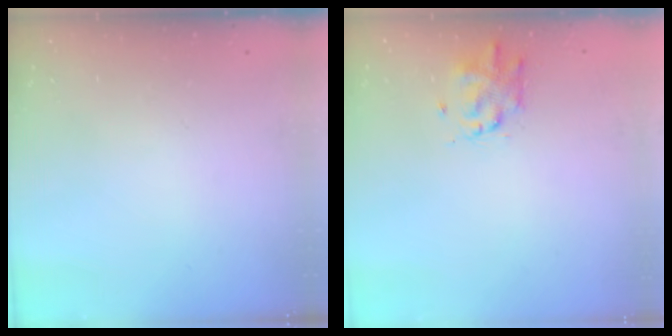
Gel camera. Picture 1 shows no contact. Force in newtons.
{"total": 2.0, "press": 1.9, "slide": 0.6}